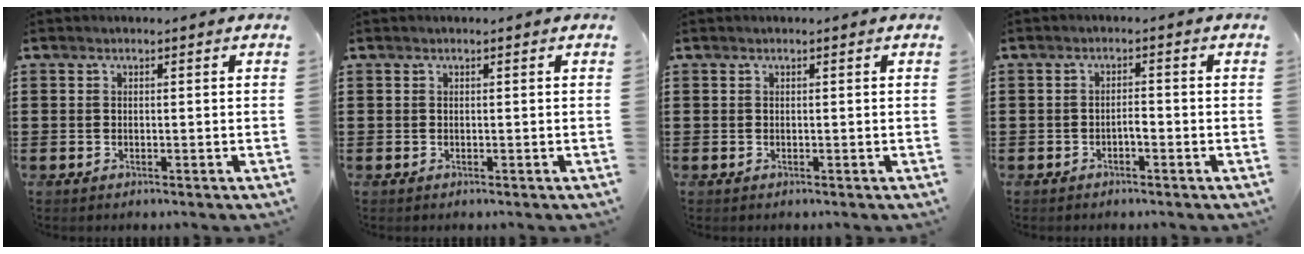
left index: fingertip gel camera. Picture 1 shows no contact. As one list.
[{"total": 0.0}, {"total": 0.0}, {"total": 1.6, "force": [-0.9, 0.3, 1.3], "torque": [-0.027, 0.002, -0.018]}]